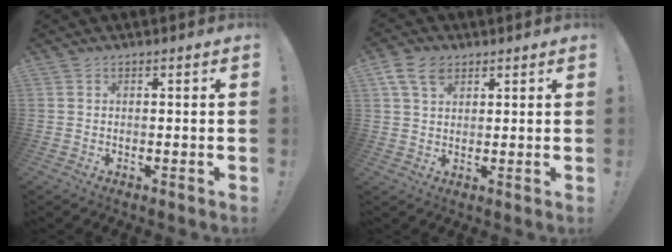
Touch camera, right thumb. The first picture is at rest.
{"total": 7.6, "force": [3.9, 4.9, 4.3], "torque": [-0.079, -0.001, 0.076]}